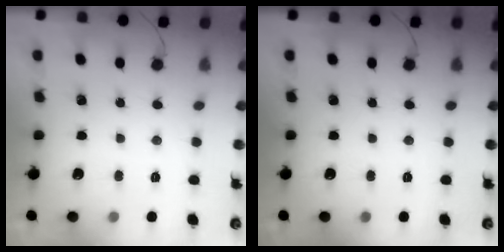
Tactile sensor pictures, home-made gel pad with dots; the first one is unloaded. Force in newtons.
{"total": 0.0}